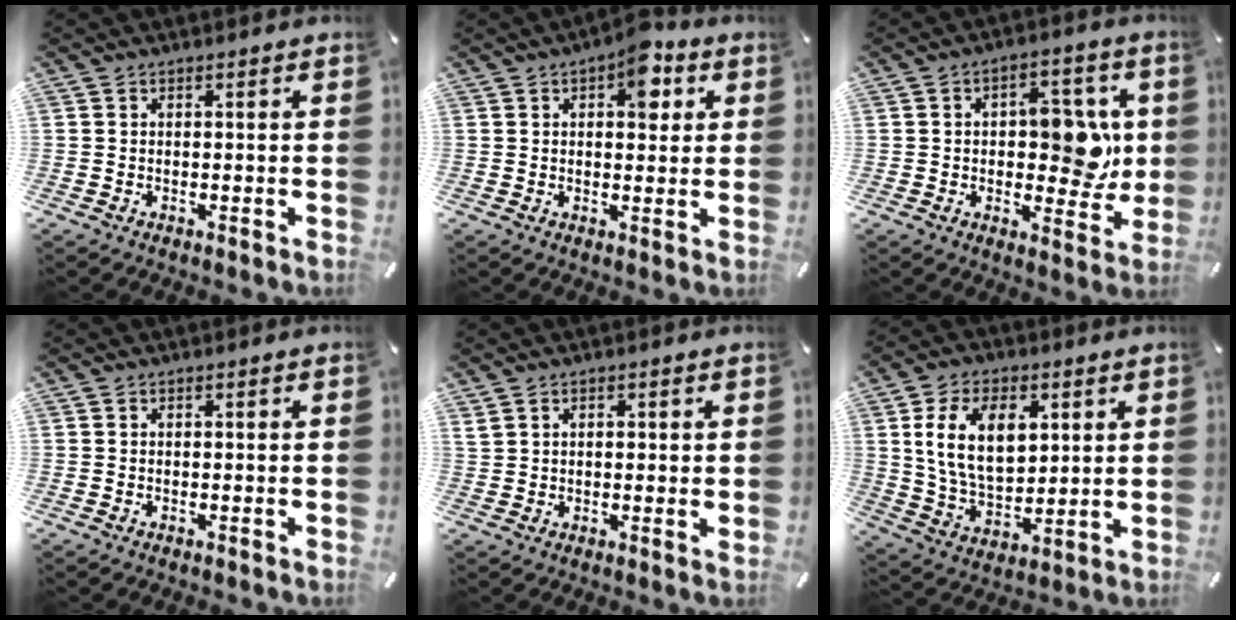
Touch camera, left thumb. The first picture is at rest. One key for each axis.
{"total": 8.4, "fx": 3.0, "fy": 4.7, "fz": 6.3, "tx": -0.069, "ty": -0.008, "tz": 0.045}
{"total": 12.1, "fx": 1.1, "fy": 7.2, "fz": 9.7, "tx": -0.116, "ty": 0.000, "tz": 0.016}
{"total": 0.0}
{"total": 2.2, "fx": 0.8, "fy": 1.3, "fz": 1.6, "tx": -0.033, "ty": 0.002, "tz": 0.015}
{"total": 14.4, "fx": 4.6, "fy": 9.3, "fz": 10.0, "tx": -0.200, "ty": -0.002, "tz": 0.079}